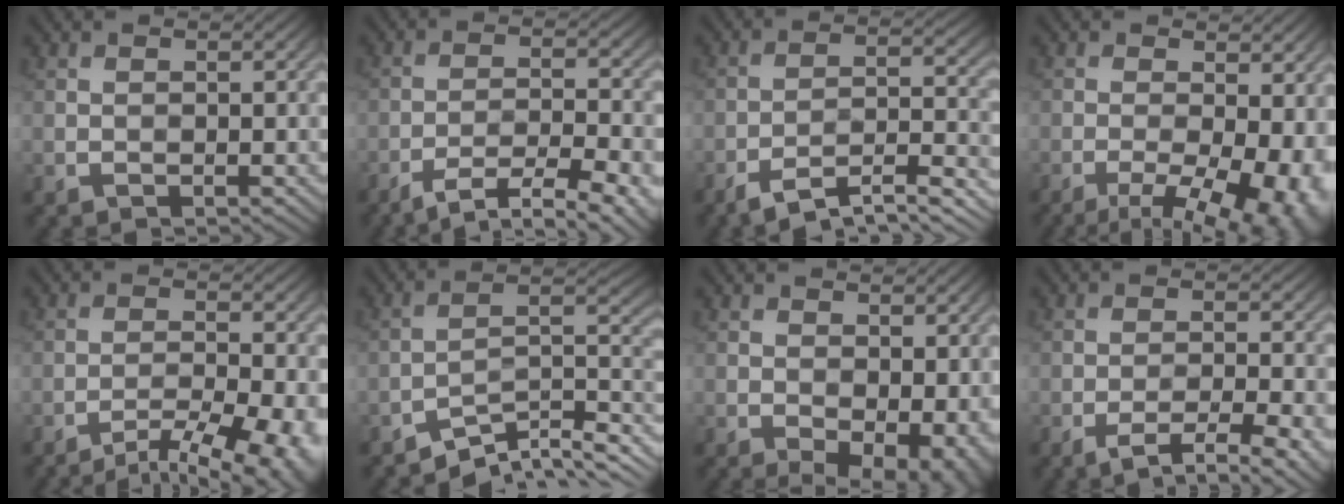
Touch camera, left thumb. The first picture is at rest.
{"total": 9.0, "force": [-6.4, 2.2, 6.0], "torque": [-0.107, -0.005, -0.098]}
{"total": 9.5, "force": [-7.2, 2.2, 5.8], "torque": [-0.100, 0.002, -0.117]}
{"total": 12.7, "force": [-4.9, 5.4, 10.4], "torque": [-0.145, -0.018, -0.053]}
{"total": 10.5, "force": [-7.7, 2.8, 6.7], "torque": [-0.107, -0.009, -0.094]}
{"total": 9.5, "force": [-6.3, 3.2, 6.4], "torque": [-0.087, -0.003, -0.116]}
{"total": 7.1, "force": [-1.5, 4.0, 5.6], "torque": [-0.072, -0.017, -0.015]}
{"total": 7.3, "force": [-4.7, 1.7, 5.4], "torque": [-0.092, 0.000, -0.064]}